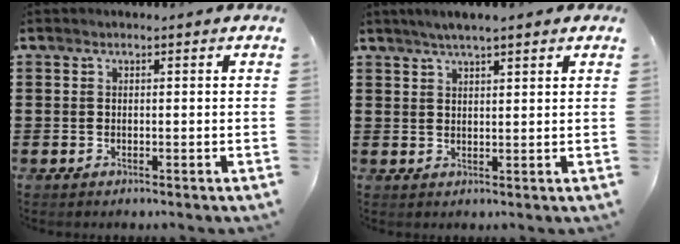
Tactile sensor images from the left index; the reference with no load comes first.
{"total": 3.1, "force": [2.4, 0.4, 2.0], "torque": [-0.043, 0.004, 0.043]}